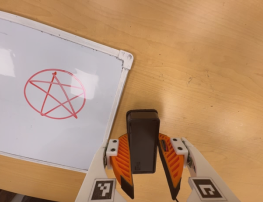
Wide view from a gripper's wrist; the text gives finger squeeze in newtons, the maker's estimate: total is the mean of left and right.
{"total": 6.8, "left": 5.3, "right": 8.2}